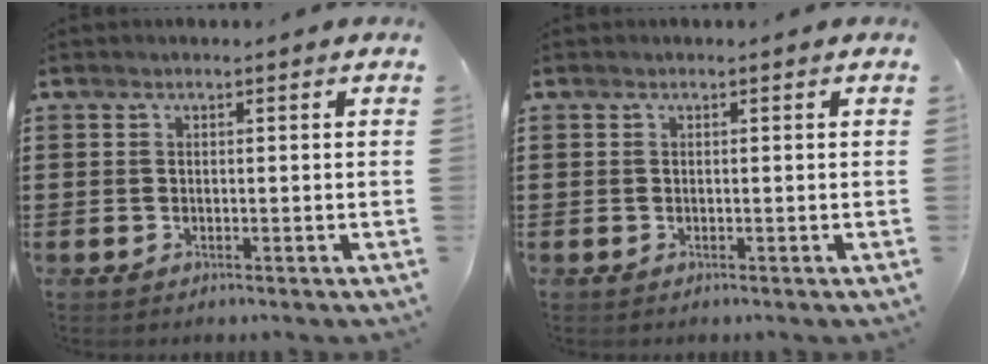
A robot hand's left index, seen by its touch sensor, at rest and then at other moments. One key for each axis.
{"total": 0.0}